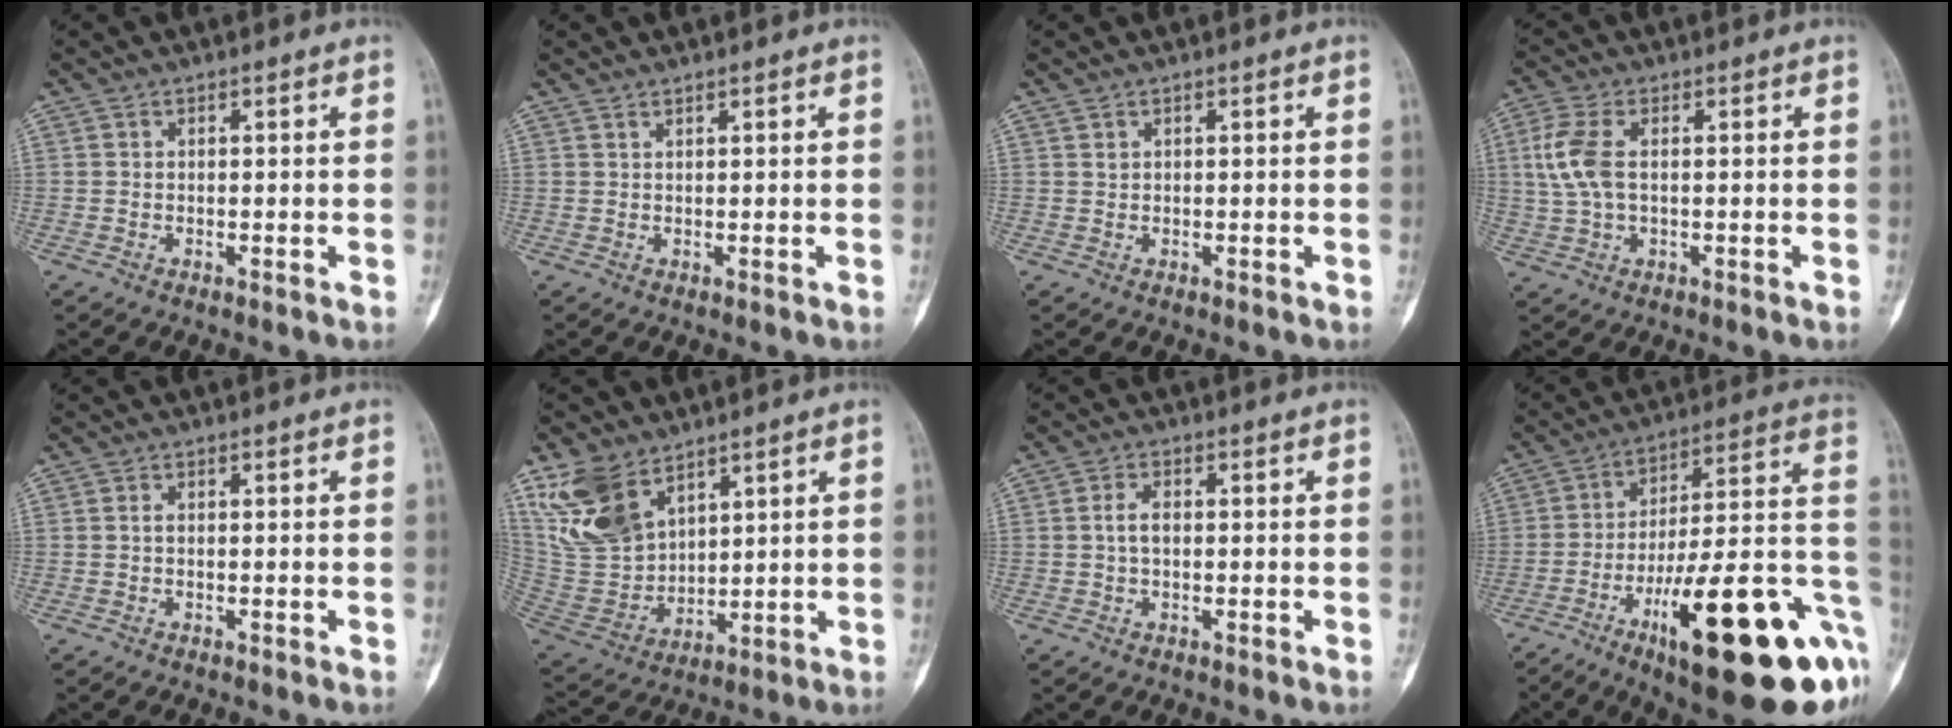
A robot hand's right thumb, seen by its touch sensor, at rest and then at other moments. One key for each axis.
{"total": 0.6, "fx": 0.6, "fy": 0.1, "fz": 0.1, "tx": -0.001, "ty": -0.004, "tz": 0.012}
{"total": 0.7, "fx": 0.5, "fy": 0.5, "fz": 0.2, "tx": 0.003, "ty": -0.003, "tz": 0.010}
{"total": 7.6, "fx": 1.0, "fy": 4.1, "fz": 6.3, "tx": -0.153, "ty": 0.006, "tz": 0.022}
{"total": 0.6, "fx": 0.0, "fy": 0.4, "fz": 0.5, "tx": -0.008, "ty": 0.001, "tz": 0.001}
{"total": 14.5, "fx": 8.8, "fy": 8.5, "fz": 7.8, "tx": -0.142, "ty": -0.037, "tz": 0.198}
{"total": 3.0, "fx": 0.1, "fy": 1.7, "fz": 2.4, "tx": -0.046, "ty": 0.007, "tz": 0.001}
{"total": 30.7, "fx": -10.7, "fy": 8.3, "fz": 27.5, "tx": -0.331, "ty": 0.039, "tz": -0.152}